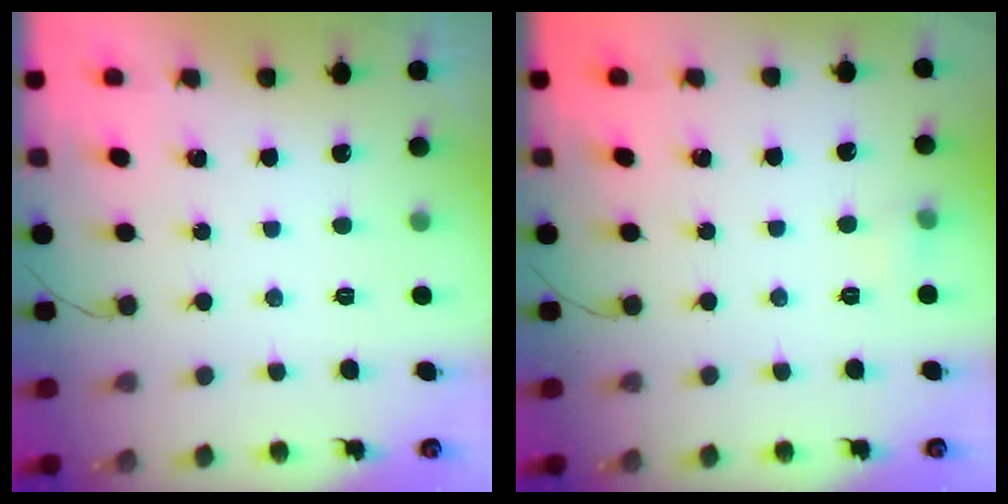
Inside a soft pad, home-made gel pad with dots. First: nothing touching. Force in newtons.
{"total": 4.3, "press": 4.0, "slide": 1.5}